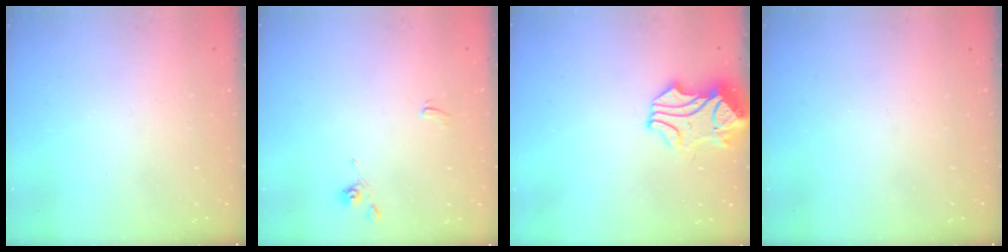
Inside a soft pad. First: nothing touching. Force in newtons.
{"total": 0.6, "press": 0.5, "slide": 0.3}
{"total": 2.3, "press": 1.7, "slide": 1.4}
{"total": 0.0}